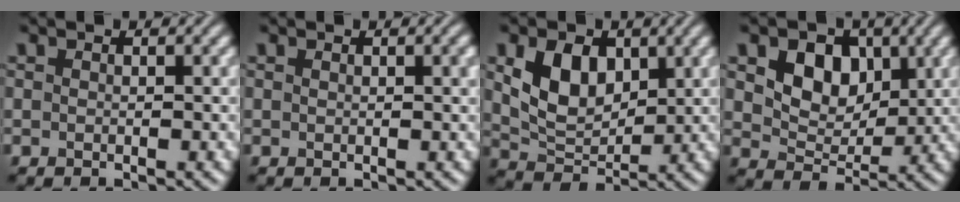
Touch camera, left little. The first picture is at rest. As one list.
[{"total": 0.9, "force": [0.5, 0.2, 0.8], "torque": [-0.011, 0.001, 0.008]}, {"total": 5.5, "force": [1.7, 3.7, 3.7], "torque": [-0.075, -0.005, 0.034]}, {"total": 5.8, "force": [2.1, 4.2, 3.5], "torque": [-0.073, -0.008, 0.034]}]